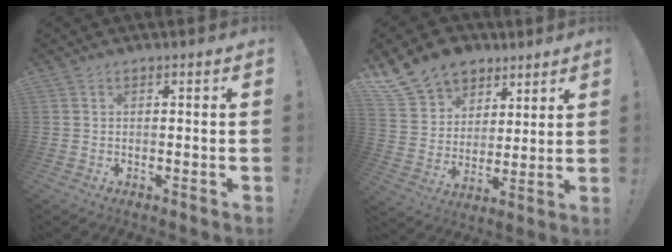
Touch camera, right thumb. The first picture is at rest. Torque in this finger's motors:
{"motor_torque": [0.09, 0.18, 0.78, 0.72, 0.00]}